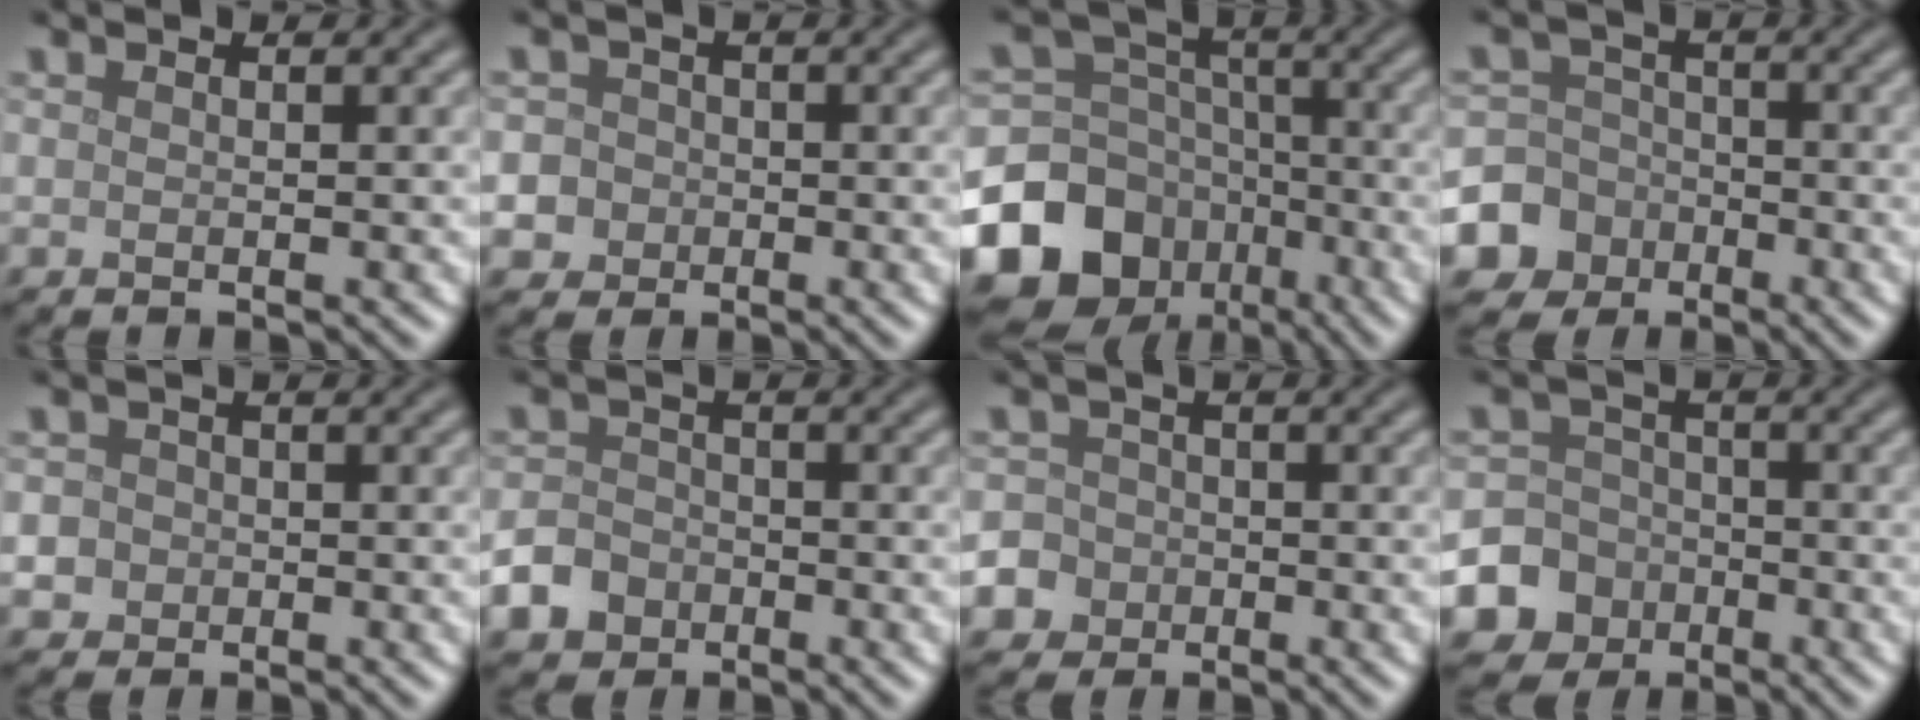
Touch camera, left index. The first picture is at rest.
{"total": 7.1, "force": [-2.0, 6.6, 1.9], "torque": [-0.036, 0.005, -0.073]}
{"total": 15.2, "force": [-8.2, 12.0, 4.7], "torque": [-0.101, -0.041, -0.149]}
{"total": 7.2, "force": [-3.2, 6.4, 0.6], "torque": [-0.013, -0.007, -0.085]}
{"total": 4.1, "force": [-0.7, 3.9, 1.3], "torque": [-0.007, 0.014, -0.038]}
{"total": 4.7, "force": [-2.8, 3.6, 1.3], "torque": [-0.012, -0.011, -0.057]}
{"total": 8.3, "force": [-3.8, 7.3, 1.6], "torque": [-0.044, -0.022, -0.092]}
{"total": 8.4, "force": [-3.7, 7.5, 0.9], "torque": [-0.015, -0.018, -0.091]}